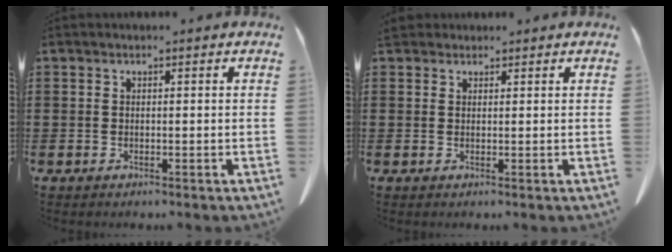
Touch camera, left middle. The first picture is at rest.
{"total": 1.7, "force": [1.5, 0.8, 0.3], "torque": [-0.012, 0.004, 0.031]}